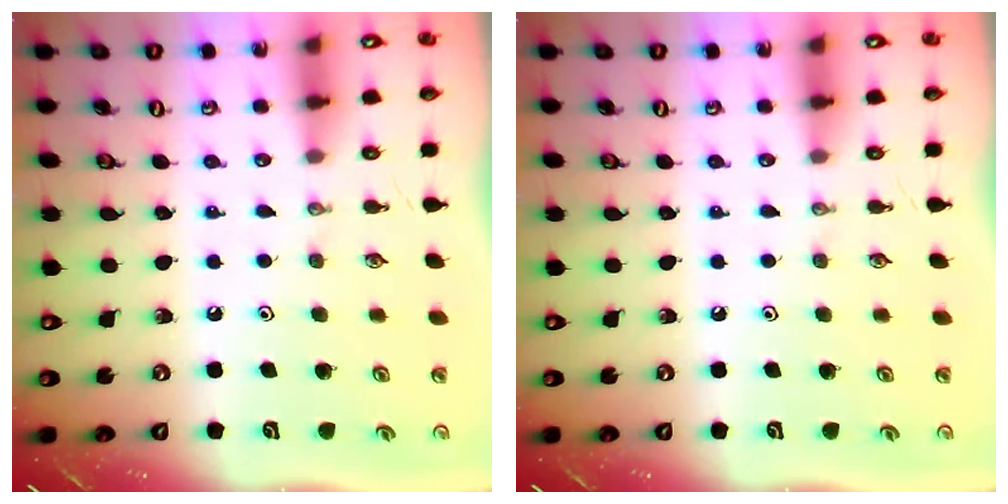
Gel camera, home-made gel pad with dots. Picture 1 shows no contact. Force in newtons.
{"total": 0.0}